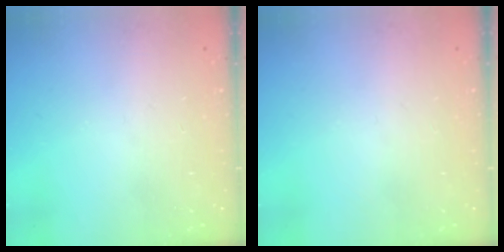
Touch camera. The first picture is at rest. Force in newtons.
{"total": 0.0}